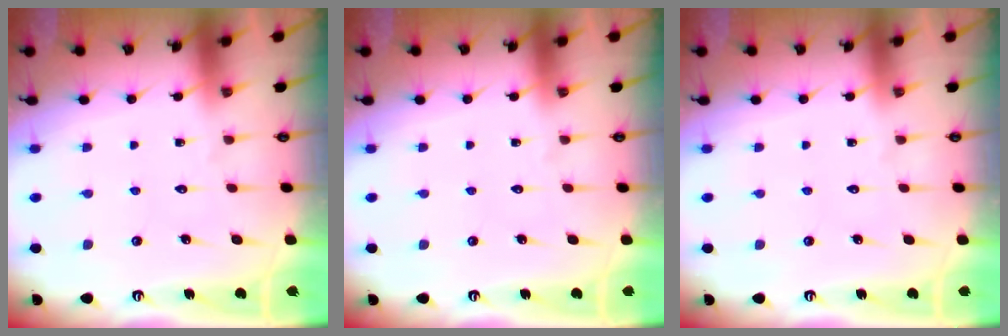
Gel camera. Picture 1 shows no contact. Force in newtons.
{"total": 0.0}
{"total": 0.0}